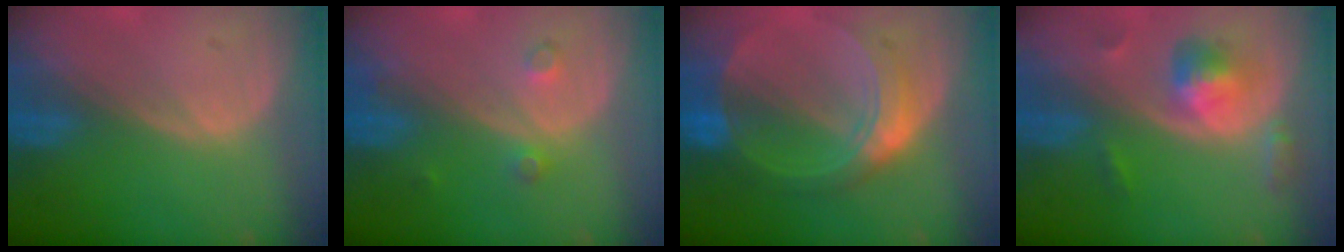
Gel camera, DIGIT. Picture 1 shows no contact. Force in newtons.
{"total": 2.5, "press": 2.1, "slide": 1.3}
{"total": 8.4, "press": 8.3, "slide": 0.7}
{"total": 5.7, "press": 5.2, "slide": 2.4}